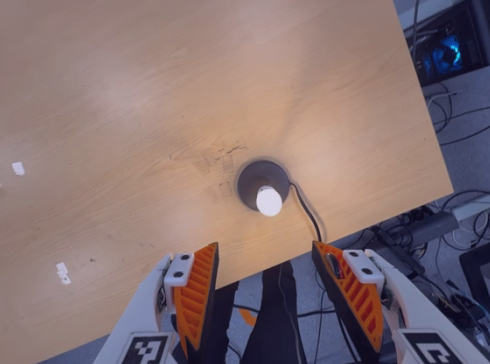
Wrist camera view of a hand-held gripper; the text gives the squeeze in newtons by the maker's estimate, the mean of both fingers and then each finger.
{"total": 0.0}